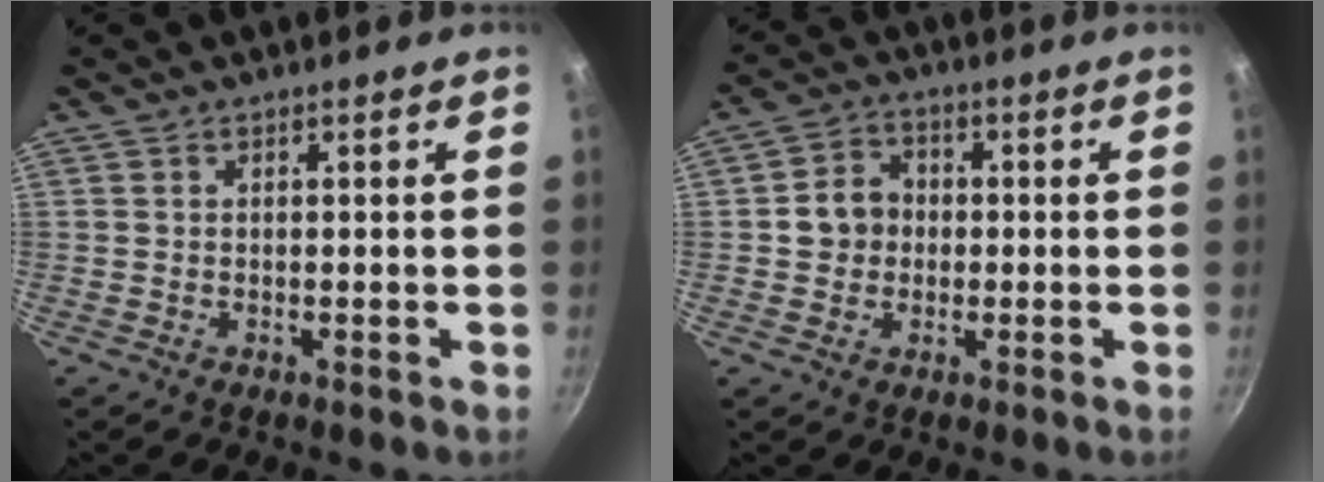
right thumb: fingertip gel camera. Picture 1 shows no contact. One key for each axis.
{"total": 6.4, "fx": -0.2, "fy": 5.7, "fz": 3.0, "tx": -0.031, "ty": 0.017, "tz": -0.013}